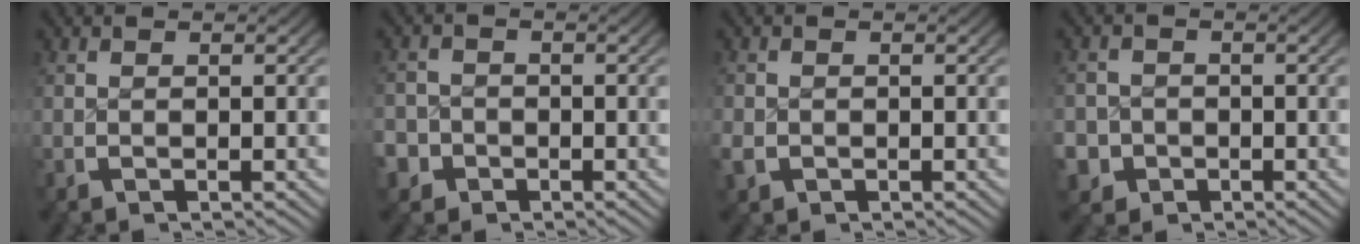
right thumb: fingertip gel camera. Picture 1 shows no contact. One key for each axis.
{"total": 3.9, "fx": -2.2, "fy": 3.1, "fz": 0.5, "tx": -0.015, "ty": -0.020, "tz": -0.035}
{"total": 1.8, "fx": -0.7, "fy": 1.6, "fz": 0.5, "tx": -0.015, "ty": -0.008, "tz": -0.012}
{"total": 6.0, "fx": -2.7, "fy": 5.1, "fz": 1.4, "tx": -0.038, "ty": -0.034, "tz": -0.039}